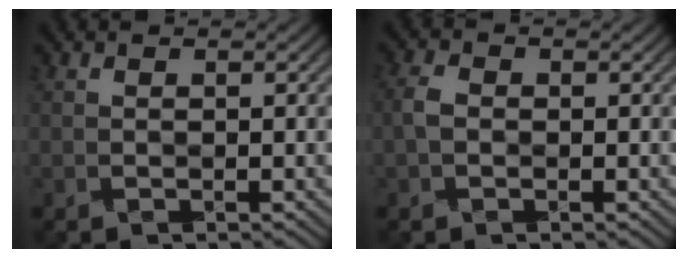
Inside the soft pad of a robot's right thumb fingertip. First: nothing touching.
{"total": 2.6, "force": [-0.4, 1.9, 1.7], "torque": [-0.040, 0.005, -0.016]}